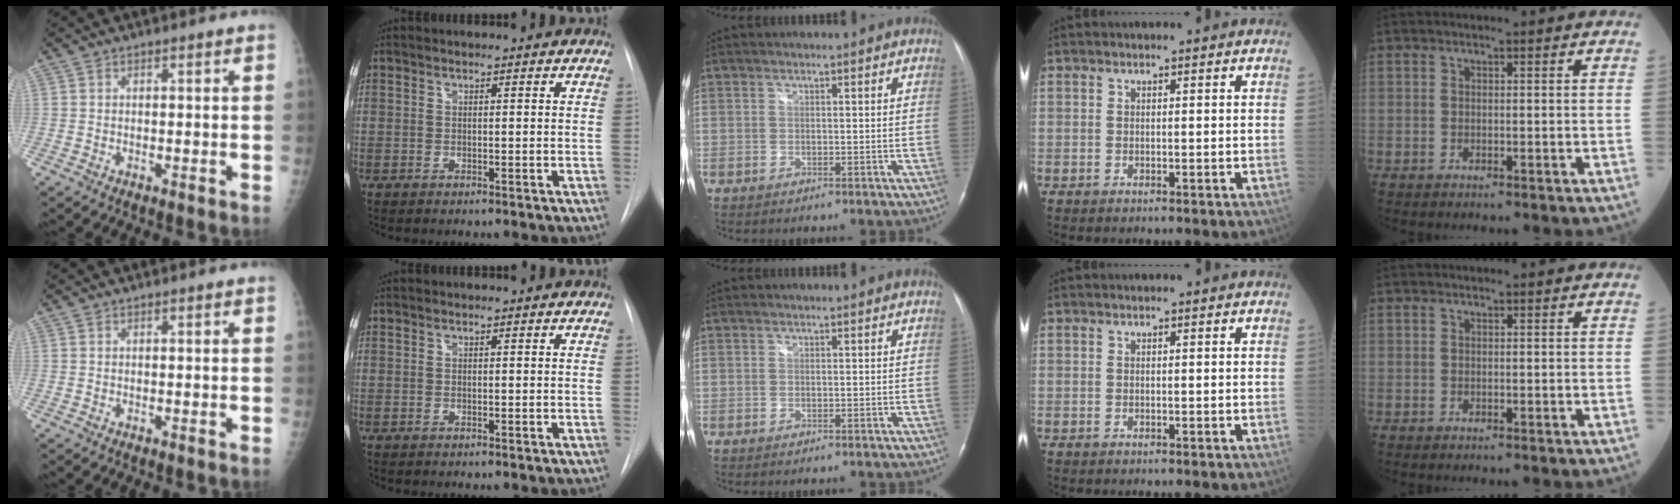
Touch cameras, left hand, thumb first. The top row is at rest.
{}